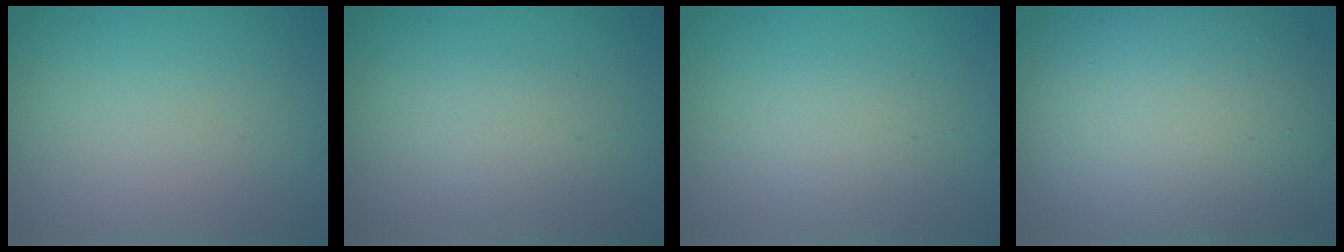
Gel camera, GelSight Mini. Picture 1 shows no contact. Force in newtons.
{"total": 1.5, "press": 1.5, "slide": 0.1}
{"total": 1.4, "press": 1.4, "slide": 0.0}
{"total": 12.7, "press": 12.6, "slide": 0.6}